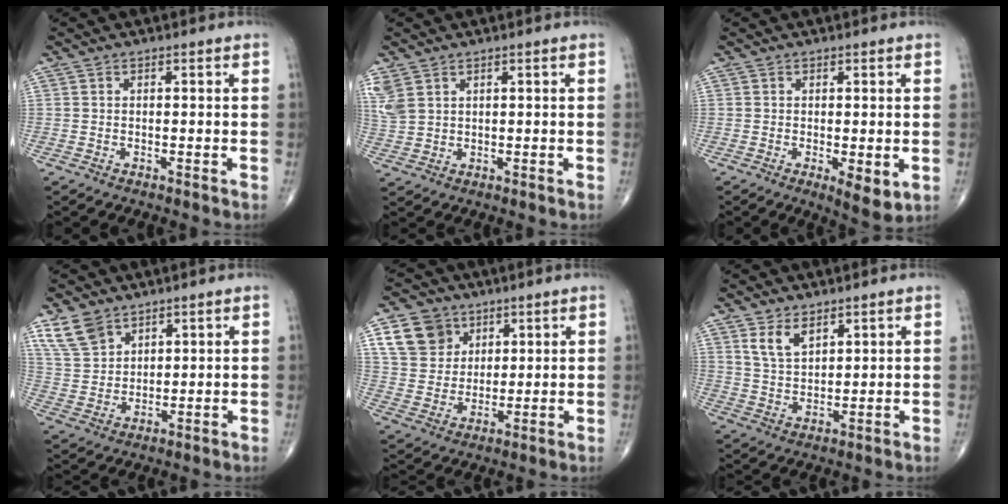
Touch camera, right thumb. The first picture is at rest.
{"total": 5.4, "force": [2.9, 3.4, 3.0], "torque": [-0.079, 0.001, 0.072]}
{"total": 5.1, "force": [-1.1, 1.9, 4.6], "torque": [-0.069, -0.017, -0.012]}
{"total": 7.5, "force": [5.1, 4.6, 3.0], "torque": [-0.049, -0.018, 0.112]}
{"total": 10.3, "force": [4.9, 8.4, 3.6], "torque": [-0.045, -0.016, 0.098]}
{"total": 5.5, "force": [3.4, 3.0, 3.2], "torque": [-0.047, -0.024, 0.071]}